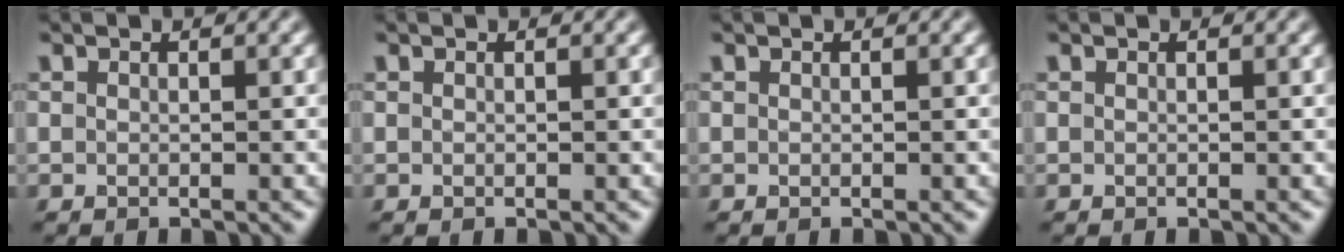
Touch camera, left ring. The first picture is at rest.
{"total": 0.0}
{"total": 0.0}
{"total": 0.0}